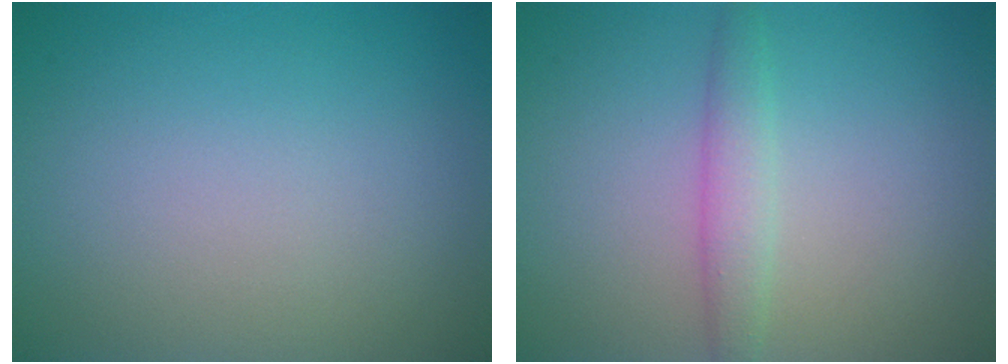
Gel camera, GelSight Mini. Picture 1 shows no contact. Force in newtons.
{"total": 2.2, "press": 2.2, "slide": 0.1}